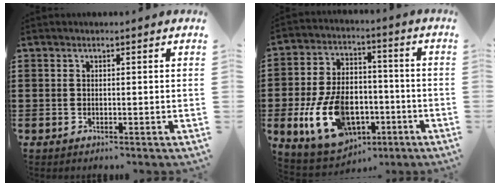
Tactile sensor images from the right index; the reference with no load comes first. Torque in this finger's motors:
{"motor_torque": [1.82, -0.32, 0.94, 0.21]}